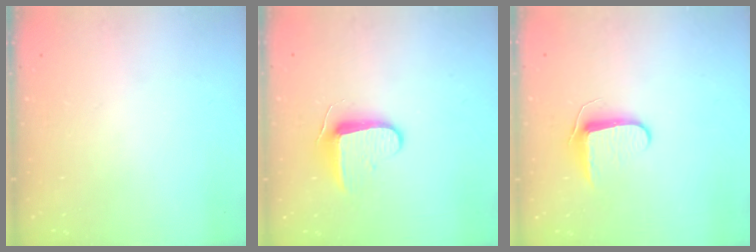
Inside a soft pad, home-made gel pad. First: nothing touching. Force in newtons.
{"total": 9.3, "press": 9.2, "slide": 1.5}
{"total": 7.7, "press": 7.6, "slide": 0.8}